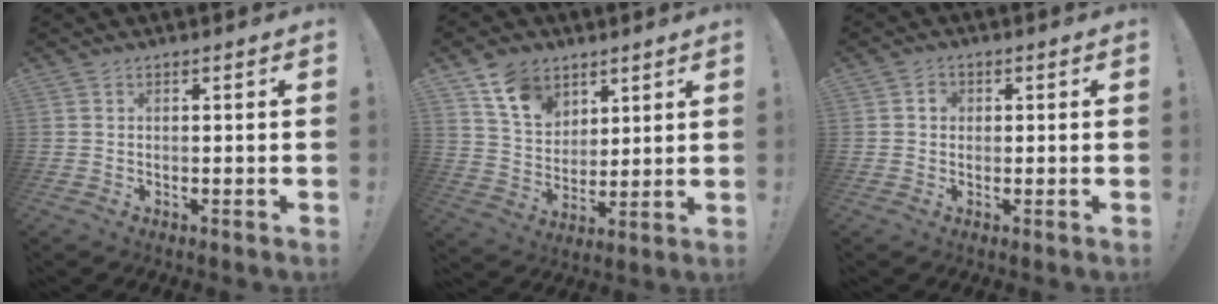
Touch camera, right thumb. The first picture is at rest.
{"total": 11.7, "force": [7.4, 8.0, 4.3], "torque": [-0.073, -0.042, 0.146]}
{"total": 2.2, "force": [0.0, 1.9, 1.1], "torque": [-0.017, 0.007, -0.002]}